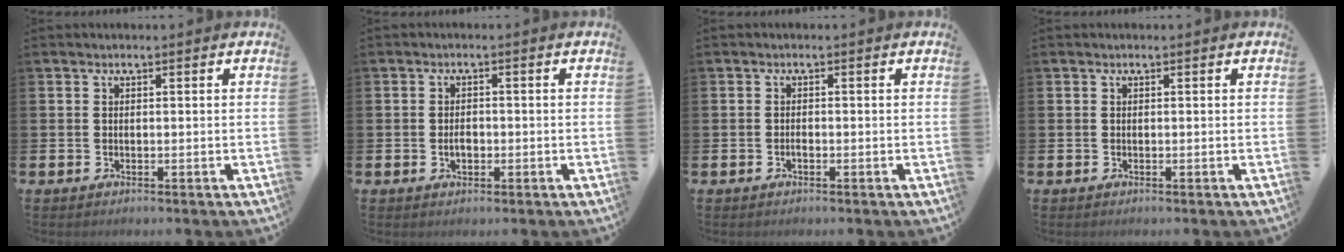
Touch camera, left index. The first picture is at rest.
{"total": 1.9, "force": [-0.5, 1.2, 1.3], "torque": [-0.017, 0.001, -0.013]}
{"total": 0.8, "force": [-0.6, 0.3, 0.5], "torque": [-0.010, -0.004, -0.011]}
{"total": 0.0}